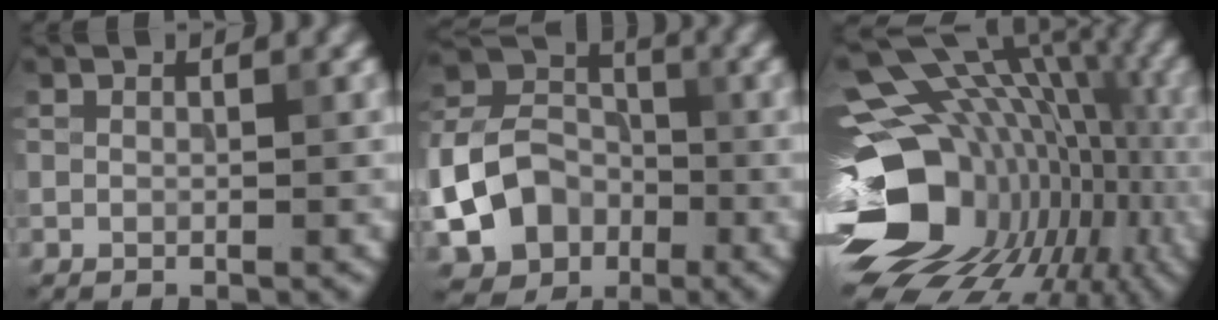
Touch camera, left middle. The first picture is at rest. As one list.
[{"total": 9.4, "force": [-3.0, 7.6, 4.6], "torque": [-0.092, -0.011, -0.072]}, {"total": 17.6, "force": [-2.8, 12.8, 11.6], "torque": [-0.176, 0.005, -0.025]}]